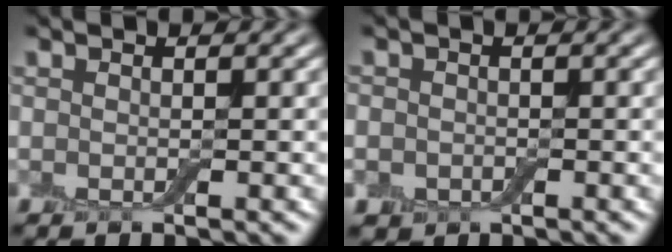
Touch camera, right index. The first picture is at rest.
{"total": 2.3, "force": [-0.8, 2.0, 0.7], "torque": [-0.005, -0.007, -0.015]}